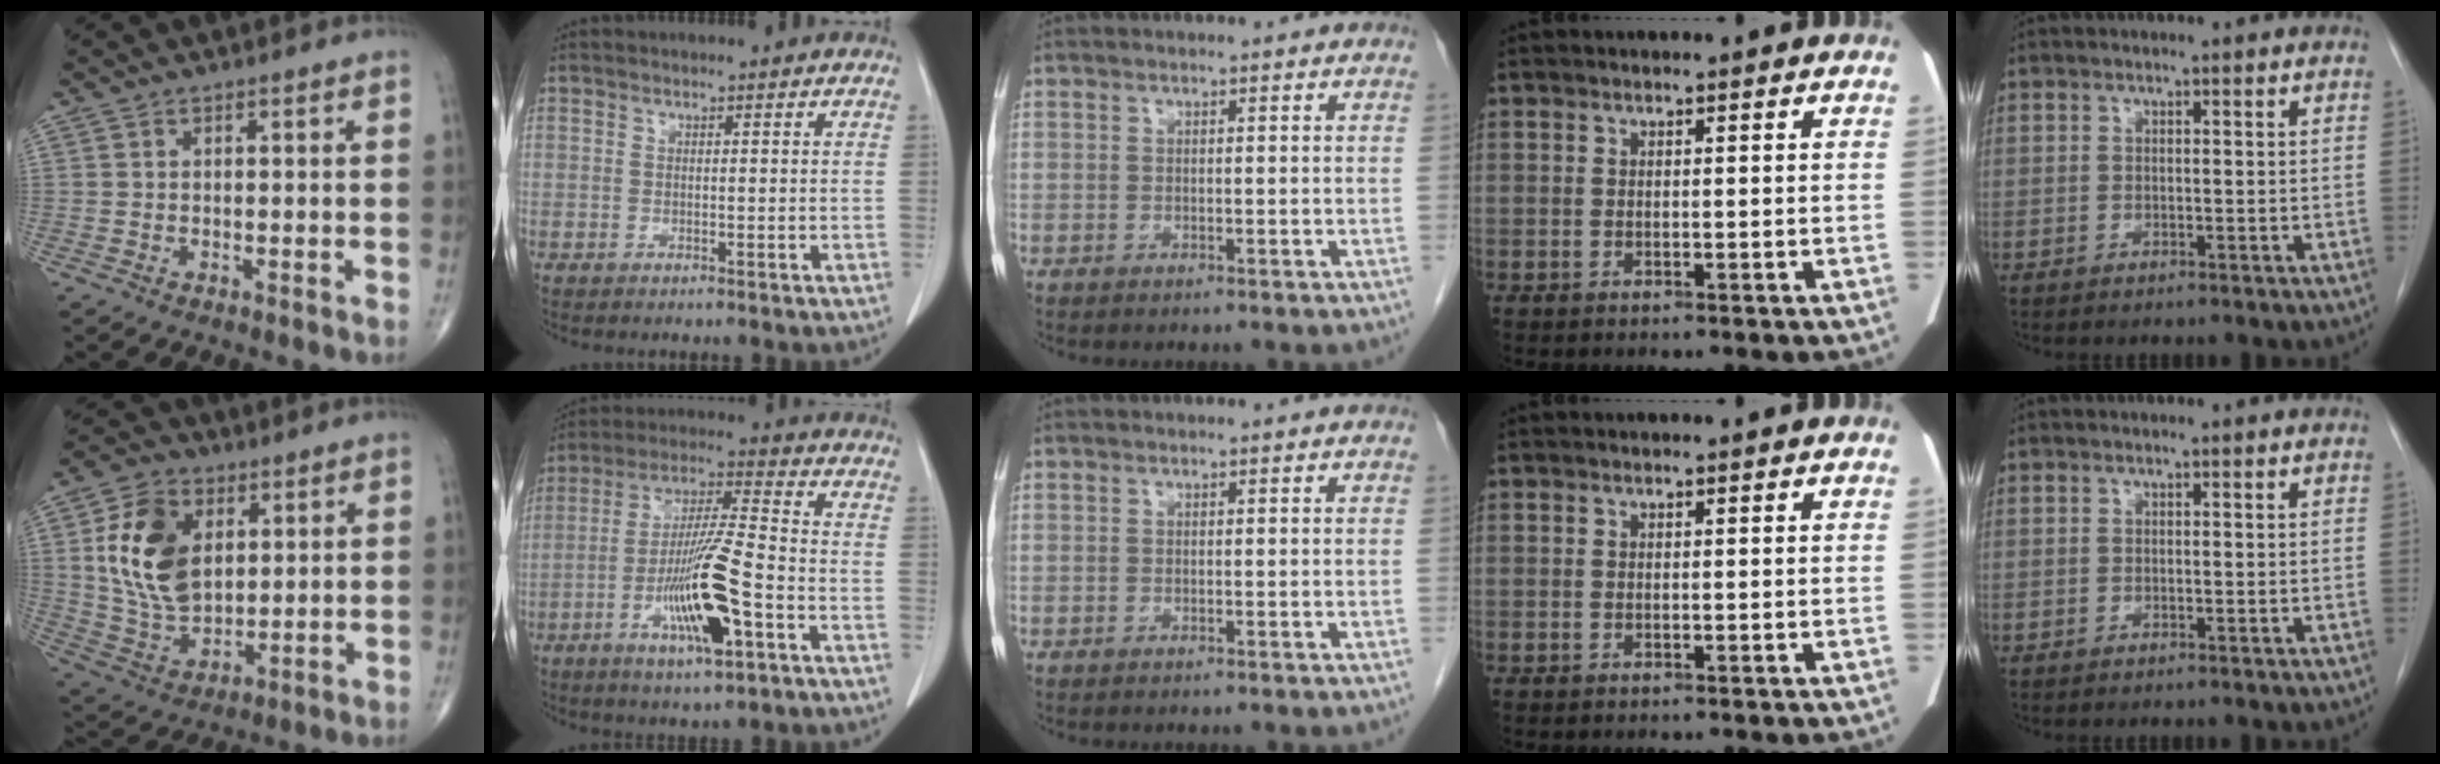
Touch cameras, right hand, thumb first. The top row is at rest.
{"thumb": {"total": 15.4, "force": [3.8, 10.1, 11.0], "torque": [-0.182, -0.014, 0.077]}, "index": {"total": 13.8, "force": [-5.3, 1.1, 12.7], "torque": [-0.243, -0.009, -0.092]}}